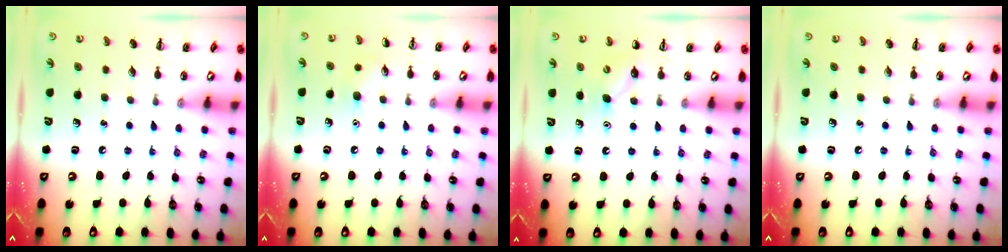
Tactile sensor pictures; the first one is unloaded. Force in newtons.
{"total": 5.7, "press": 5.6, "slide": 1.3}
{"total": 5.2, "press": 5.0, "slide": 1.5}
{"total": 0.0}